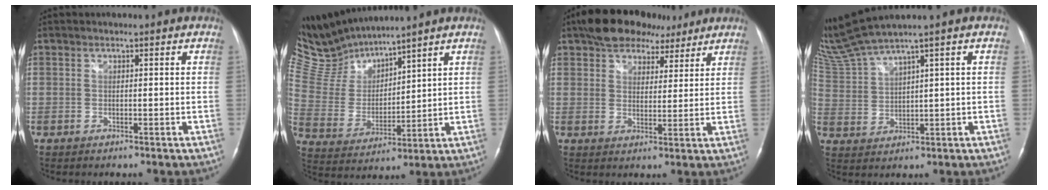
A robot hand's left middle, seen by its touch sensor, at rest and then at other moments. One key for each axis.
{"total": 10.5, "fx": 10.4, "fy": 0.4, "fz": 1.6, "tx": -0.062, "ty": 0.007, "tz": 0.230}
{"total": 10.7, "fx": 7.8, "fy": 5.8, "fz": 4.5, "tx": -0.062, "ty": 0.028, "tz": 0.122}
{"total": 6.8, "fx": 6.1, "fy": -1.7, "fz": 2.4, "tx": -0.072, "ty": 0.005, "tz": 0.140}